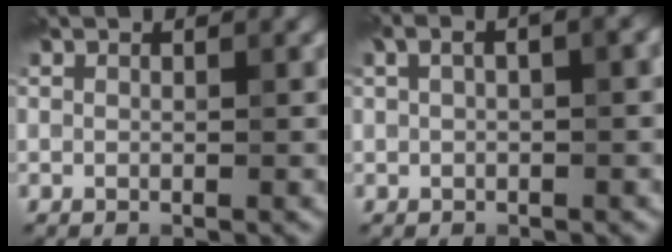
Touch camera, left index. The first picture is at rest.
{"total": 3.4, "force": [1.3, 1.4, 2.8], "torque": [-0.049, 0.013, 0.015]}